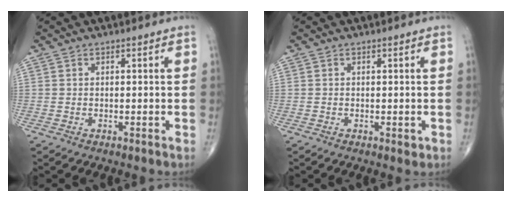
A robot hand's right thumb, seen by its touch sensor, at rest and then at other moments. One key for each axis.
{"total": 0.9, "fx": -0.2, "fy": 0.5, "fz": 0.7, "tx": -0.007, "ty": -0.002, "tz": -0.004}